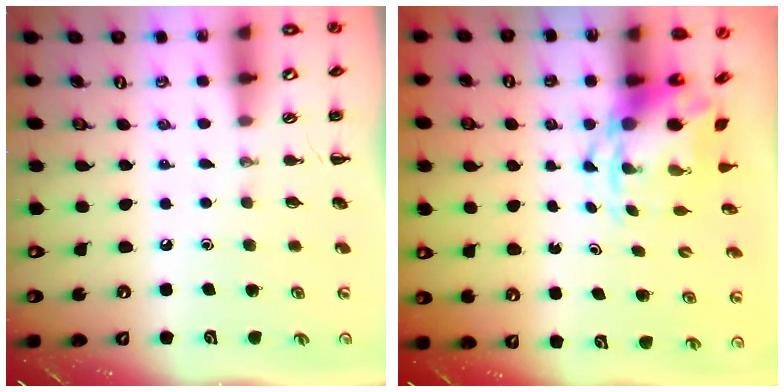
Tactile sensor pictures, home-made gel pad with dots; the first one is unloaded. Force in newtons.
{"total": 3.7, "press": 3.6, "slide": 0.9}